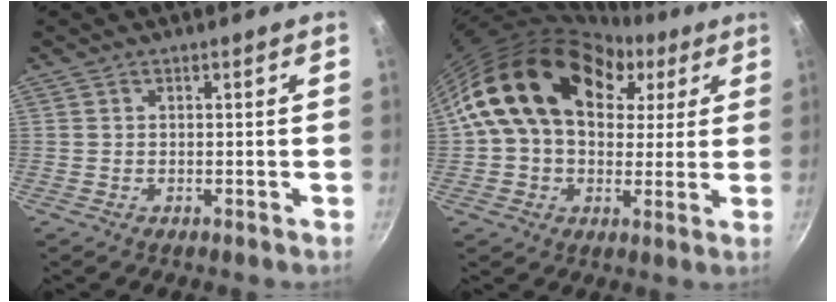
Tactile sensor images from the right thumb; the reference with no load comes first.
{"total": 22.3, "force": [7.2, 15.5, 14.3], "torque": [-0.227, 0.023, 0.110]}